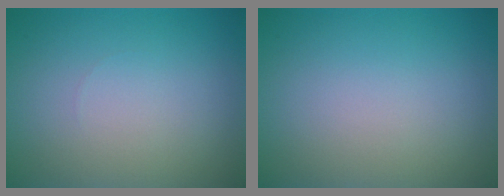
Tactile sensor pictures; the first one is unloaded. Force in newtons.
{"total": 0.0}